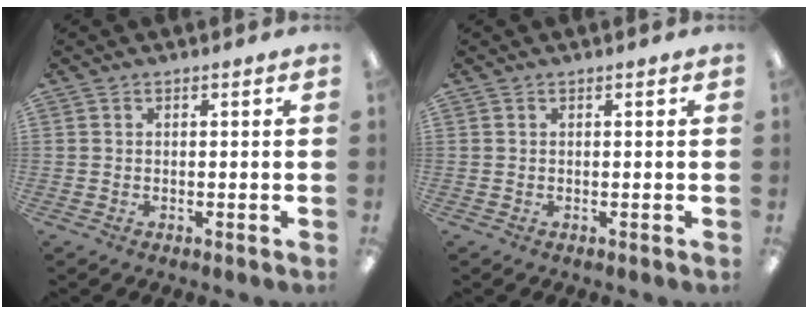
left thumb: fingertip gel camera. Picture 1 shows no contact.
{"total": 0.0}